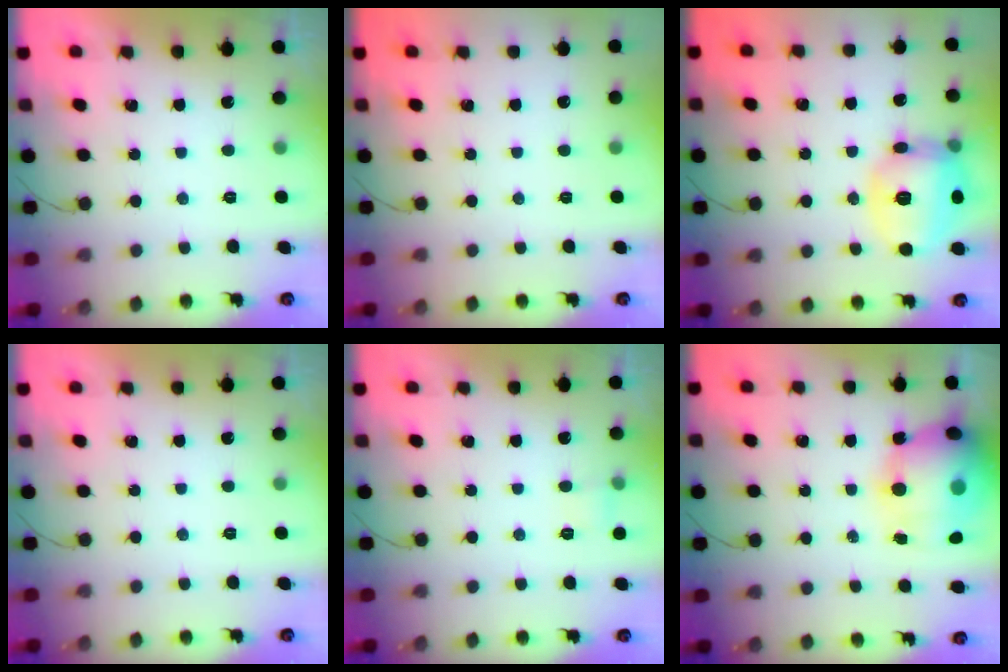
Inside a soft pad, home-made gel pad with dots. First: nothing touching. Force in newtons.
{"total": 0.0}
{"total": 17.7, "press": 17.6, "slide": 1.4}
{"total": 0.0}
{"total": 3.5, "press": 3.3, "slide": 1.2}
{"total": 22.0, "press": 21.5, "slide": 4.7}